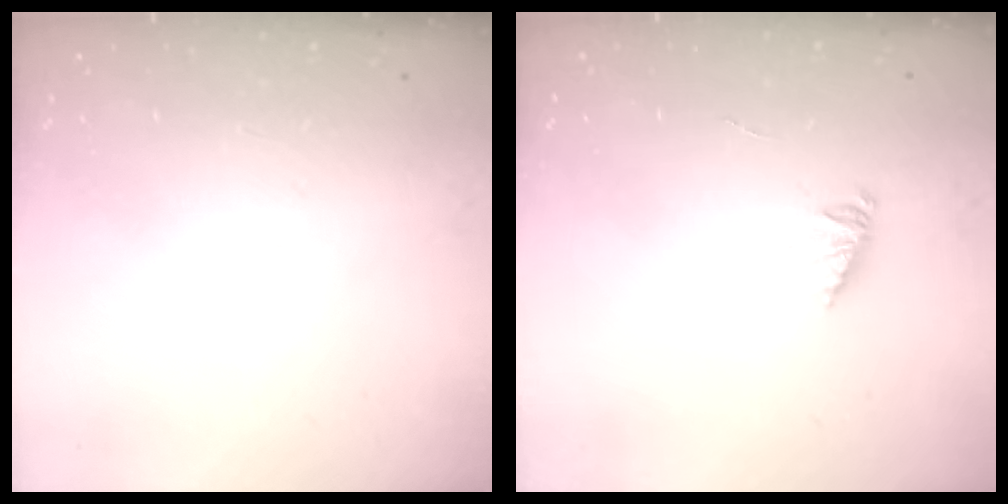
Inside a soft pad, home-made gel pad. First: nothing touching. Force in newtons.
{"total": 1.7, "press": 1.6, "slide": 0.4}